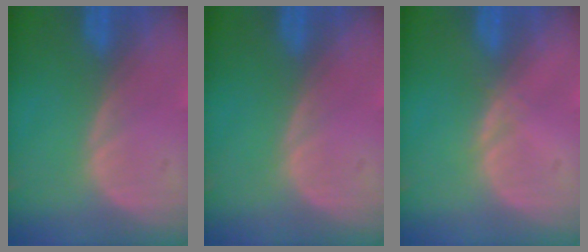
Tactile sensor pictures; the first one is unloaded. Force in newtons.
{"total": 0.0}
{"total": 0.6, "press": 0.6, "slide": 0.1}